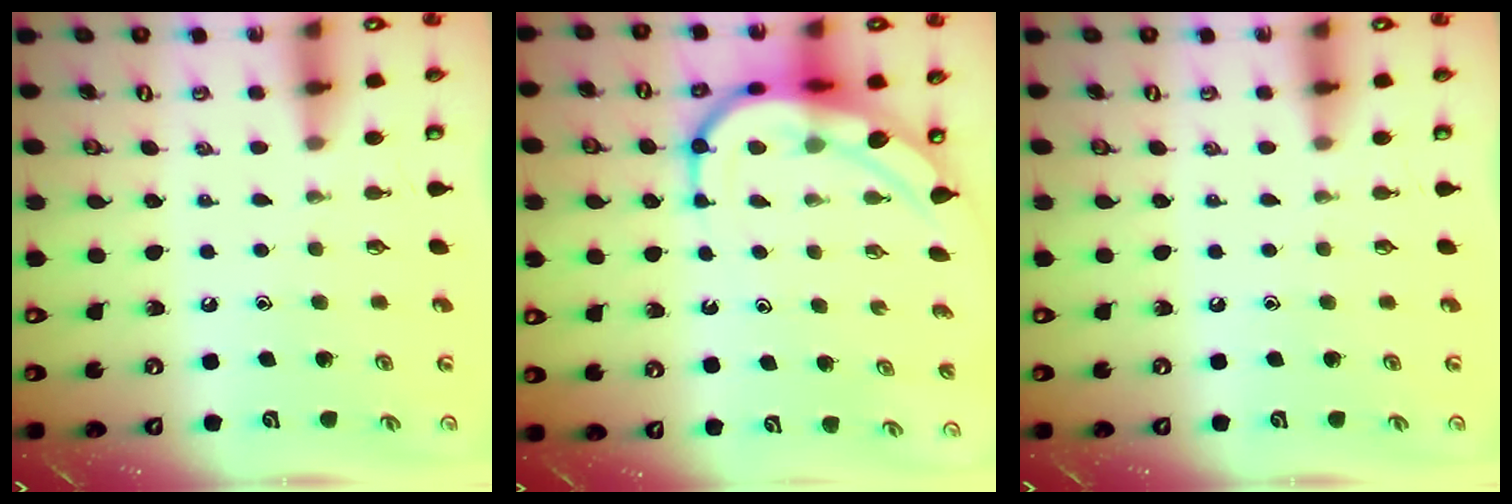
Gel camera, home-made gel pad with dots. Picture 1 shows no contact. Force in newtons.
{"total": 11.1, "press": 11.0, "slide": 1.2}
{"total": 0.0}